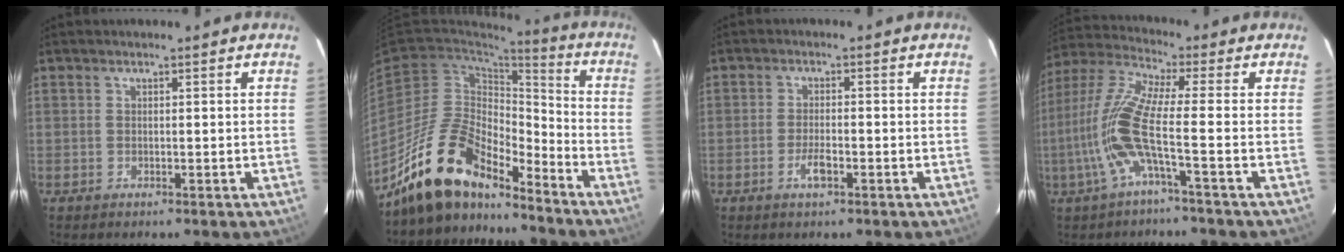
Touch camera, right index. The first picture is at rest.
{"total": 16.5, "force": [-13.9, 5.8, 6.9], "torque": [-0.137, 0.015, -0.251]}
{"total": 3.2, "force": [-1.6, 1.0, 2.6], "torque": [-0.057, -0.001, -0.031]}
{"total": 11.4, "force": [-3.1, 0.0, 11.0], "torque": [-0.235, 0.000, -0.064]}